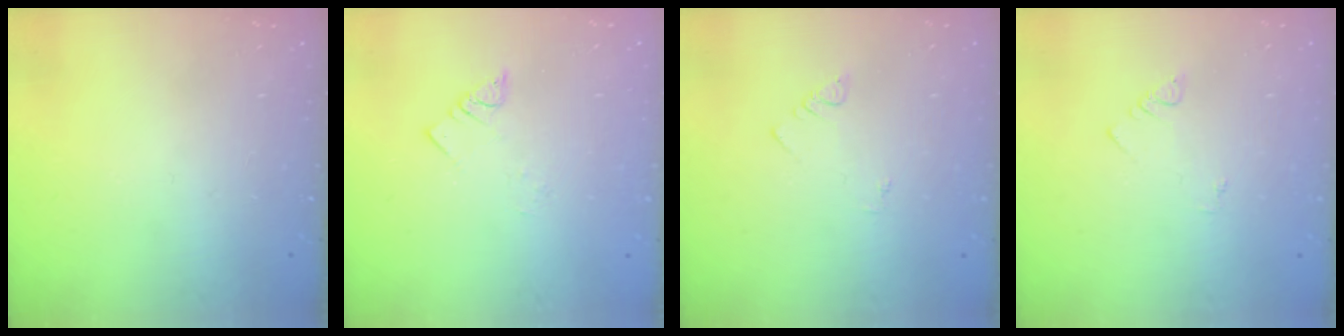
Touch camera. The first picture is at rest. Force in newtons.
{"total": 2.8, "press": 2.8, "slide": 0.3}
{"total": 1.1, "press": 1.1, "slide": 0.3}
{"total": 1.1, "press": 1.1, "slide": 0.3}